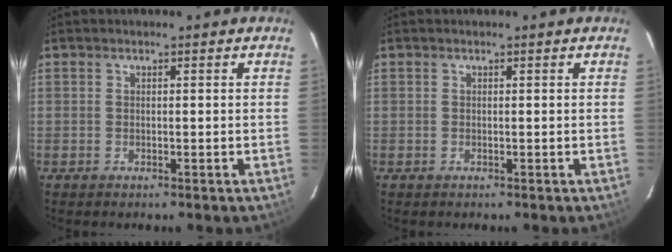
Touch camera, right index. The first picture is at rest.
{"total": 0.0}